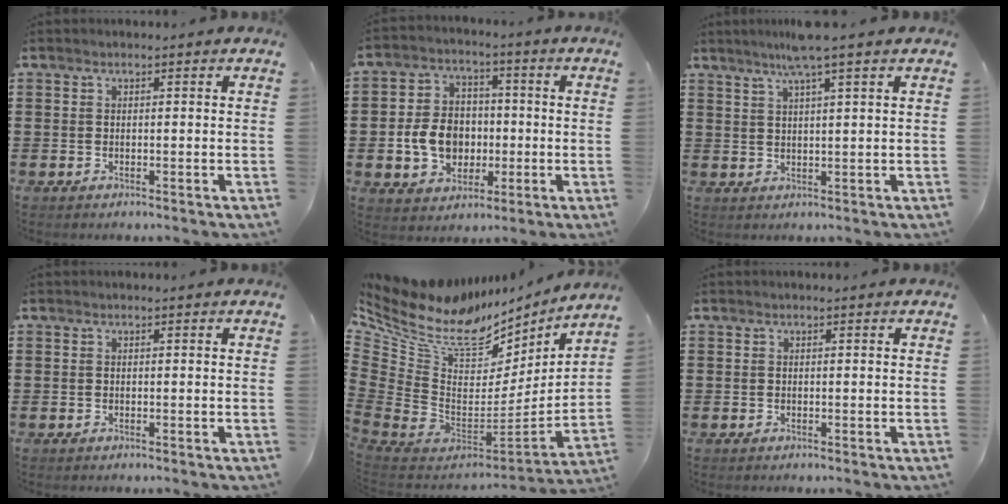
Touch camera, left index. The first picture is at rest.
{"total": 8.5, "force": [-1.3, 7.0, 4.6], "torque": [-0.109, 0.013, -0.025]}
{"total": 5.0, "force": [3.5, -0.8, 3.4], "torque": [-0.075, 0.000, 0.060]}
{"total": 0.0}
{"total": 10.7, "force": [7.3, 5.8, 5.2], "torque": [-0.154, -0.075, 0.122]}
{"total": 0.0}